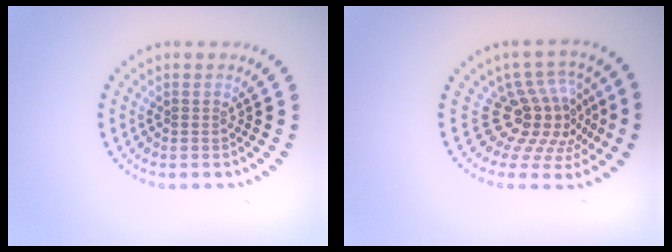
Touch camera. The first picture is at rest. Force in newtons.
{"total": 5.1, "press": 3.6, "slide": 3.5}